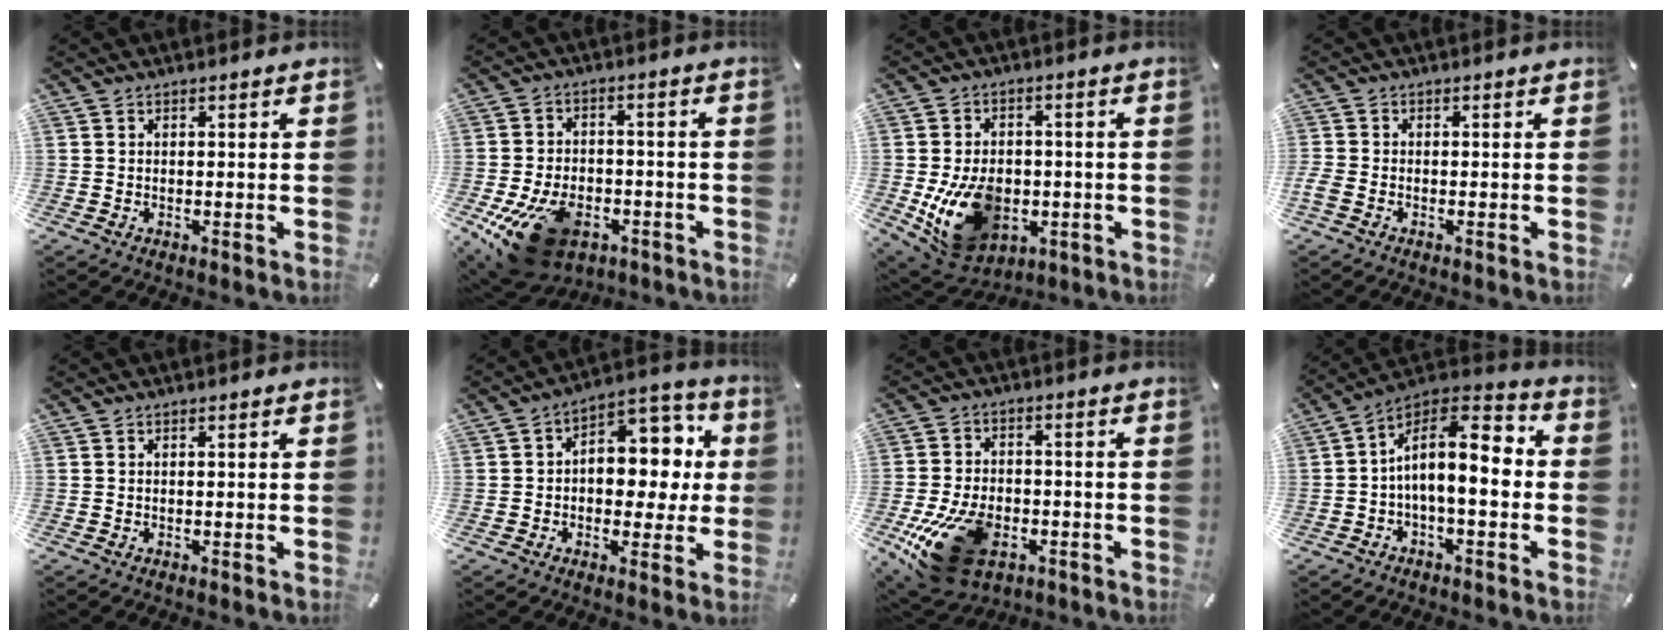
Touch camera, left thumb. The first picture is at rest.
{"total": 15.1, "force": [-7.4, 9.2, 9.4], "torque": [-0.173, 0.038, -0.120]}
{"total": 15.7, "force": [-3.4, 11.6, 10.0], "torque": [-0.201, 0.002, -0.053]}
{"total": 1.7, "force": [-1.0, 0.8, 1.2], "torque": [-0.027, -0.001, -0.019]}
{"total": 0.0}
{"total": 10.6, "force": [1.6, 8.1, 6.6], "torque": [-0.066, -0.021, 0.027]}
{"total": 18.3, "force": [-7.3, 11.6, 12.2], "torque": [-0.219, 0.030, -0.112]}
{"total": 12.2, "force": [-0.1, 5.9, 10.6], "torque": [-0.175, -0.009, -0.005]}